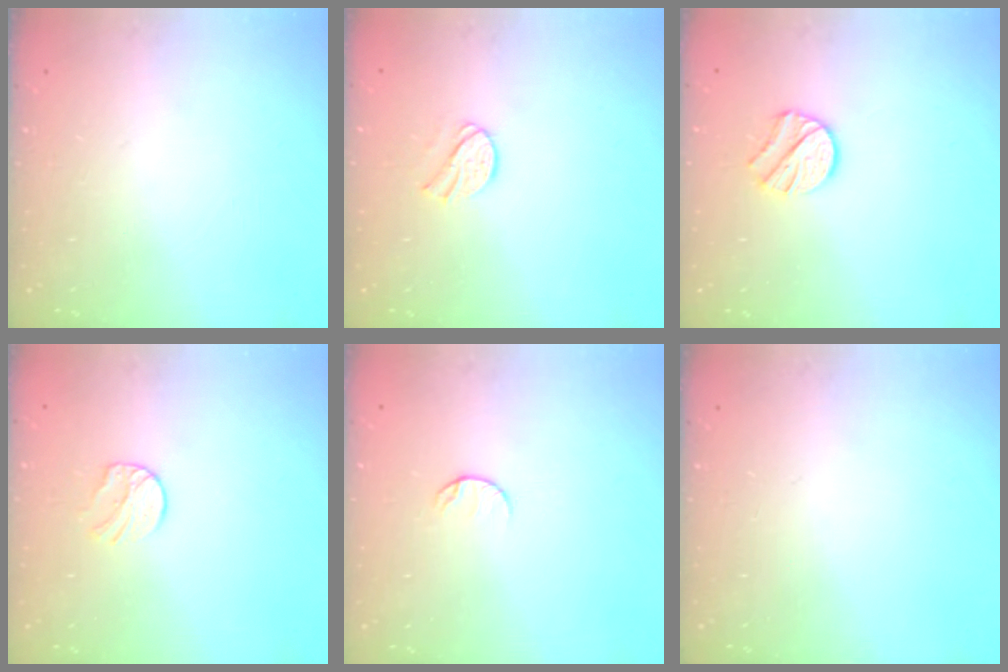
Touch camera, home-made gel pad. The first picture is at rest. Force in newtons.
{"total": 7.4, "press": 7.4, "slide": 0.5}
{"total": 8.5, "press": 8.4, "slide": 0.6}
{"total": 6.5, "press": 6.5, "slide": 0.6}
{"total": 5.6, "press": 5.5, "slide": 0.6}
{"total": 0.0}